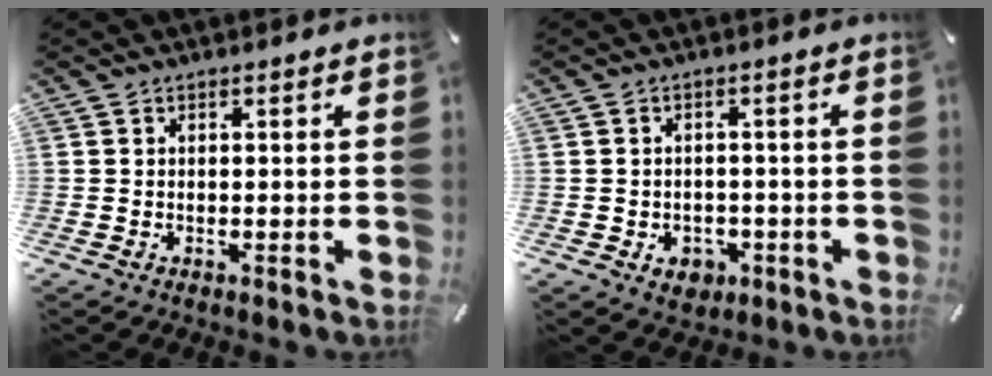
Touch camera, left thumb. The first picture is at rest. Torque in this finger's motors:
{"motor_torque": [-0.03, 0.05, 0.03, 0.04, -0.03]}